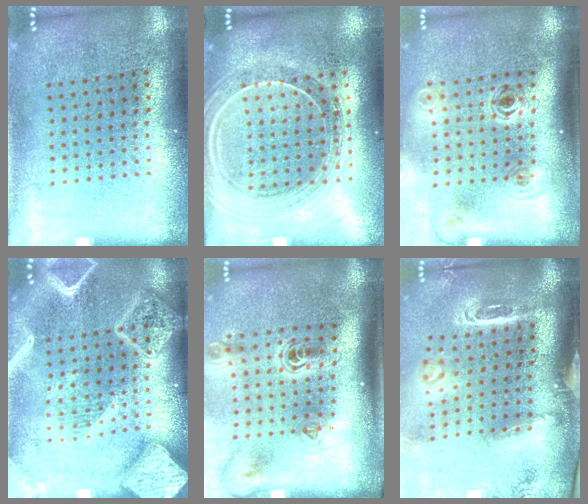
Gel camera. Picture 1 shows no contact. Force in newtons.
{"total": 2.1, "press": 1.9, "slide": 1.0}
{"total": 1.9, "press": 1.2, "slide": 1.4}
{"total": 3.9, "press": 3.9, "slide": 0.4}
{"total": 2.3, "press": 1.5, "slide": 1.7}
{"total": 3.0, "press": 2.1, "slide": 2.2}